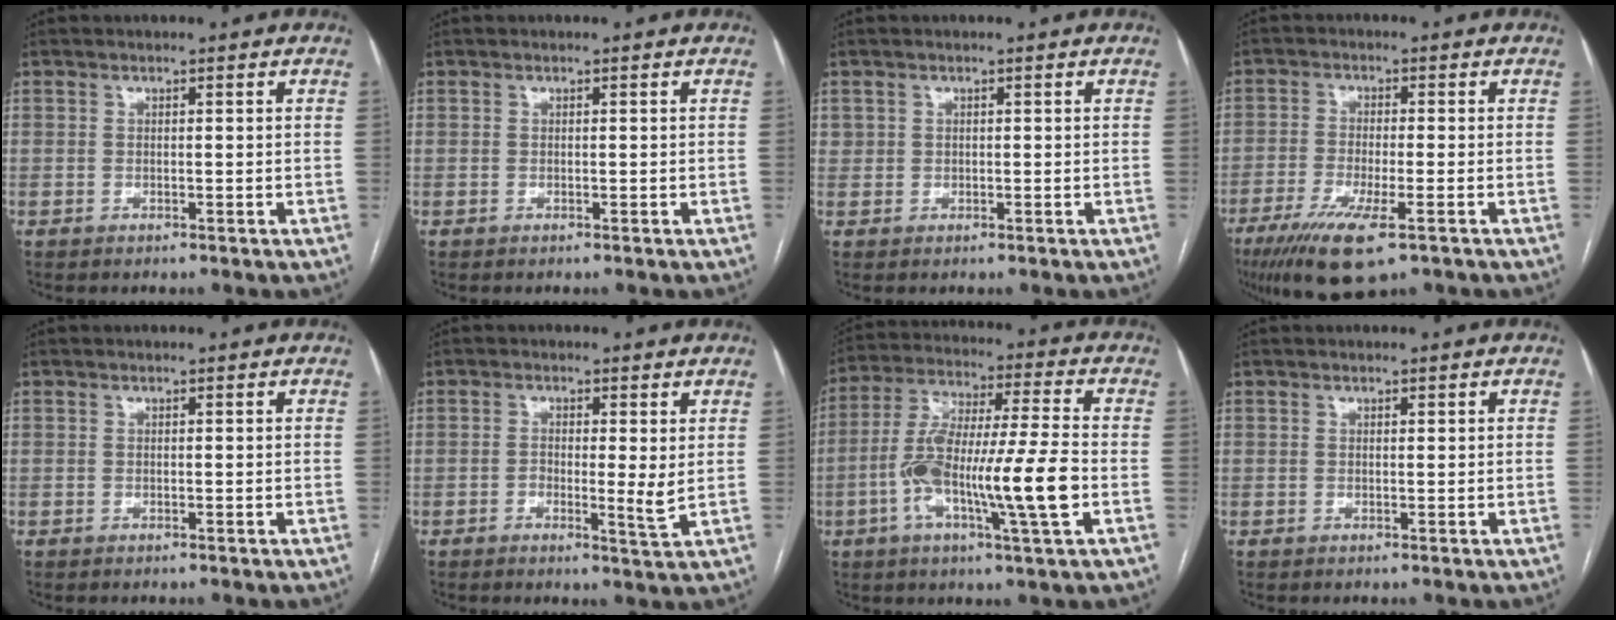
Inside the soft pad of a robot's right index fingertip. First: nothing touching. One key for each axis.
{"total": 0.0}
{"total": 1.1, "fx": 0.5, "fy": 1.0, "fz": 0.1, "tx": 0.011, "ty": 0.003, "tz": 0.004}
{"total": 10.4, "fx": -6.1, "fy": 1.8, "fz": 8.2, "tx": -0.150, "ty": -0.027, "tz": -0.101}
{"total": 0.0}
{"total": 3.7, "fx": -0.1, "fy": 0.5, "fz": 3.7, "tx": -0.057, "ty": -0.007, "tz": -0.004}
{"total": 16.1, "fx": -4.1, "fy": 0.8, "fz": 15.5, "tx": -0.296, "ty": 0.000, "tz": -0.076}
{"total": 0.0}